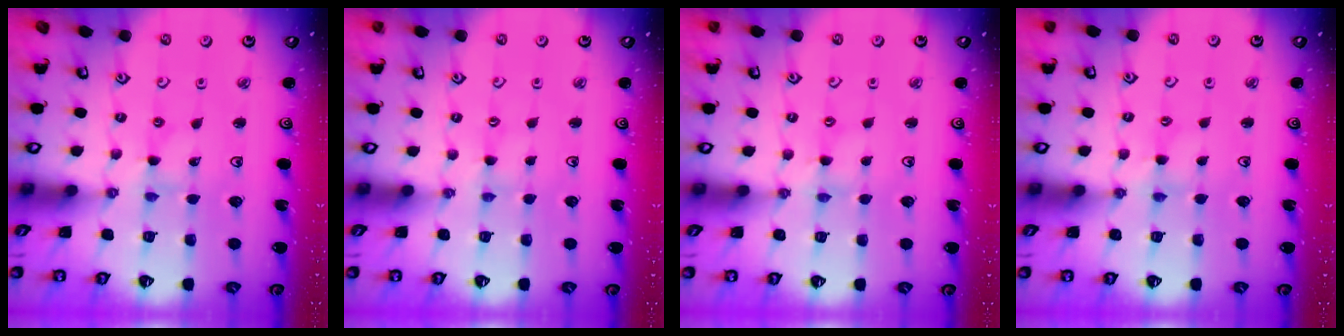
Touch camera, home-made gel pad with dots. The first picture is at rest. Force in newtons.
{"total": 0.0}
{"total": 1.7, "press": 1.7, "slide": 0.2}
{"total": 2.5, "press": 2.5, "slide": 0.2}